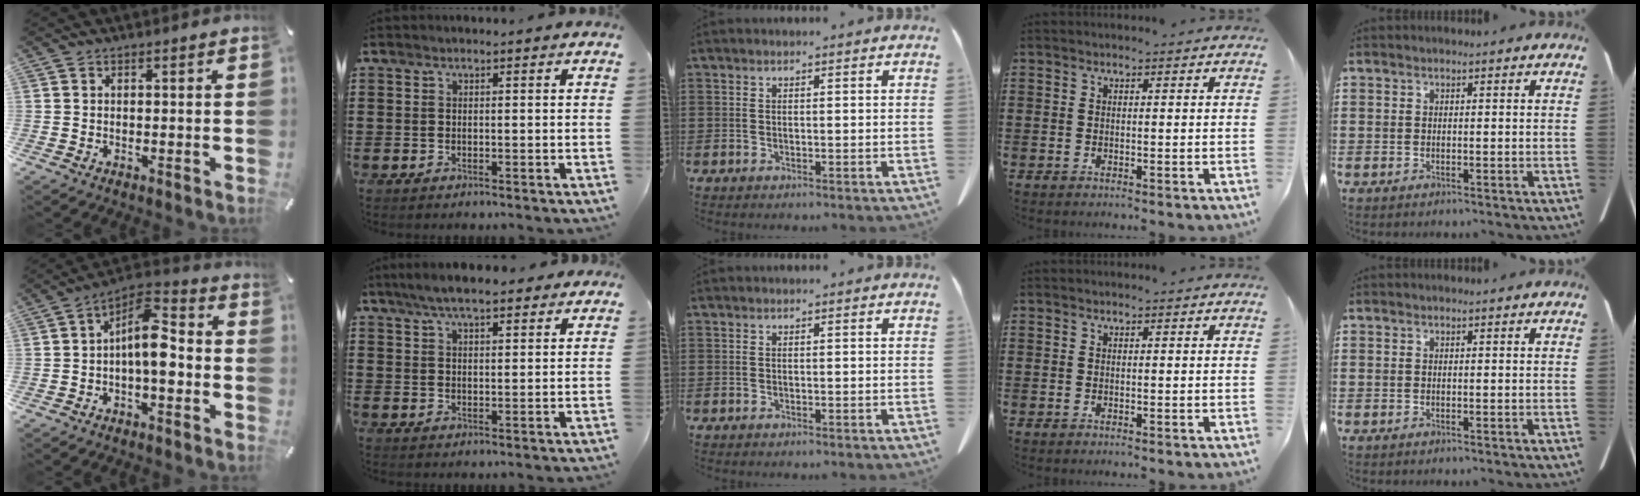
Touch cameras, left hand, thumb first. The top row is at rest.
{"thumb": {"total": 10.6, "force": [-1.1, 5.2, 9.1], "torque": [-0.161, -0.004, -0.021]}, "index": {"total": 5.9, "force": [4.8, 1.4, 3.2], "torque": [-0.073, -0.001, 0.088]}}